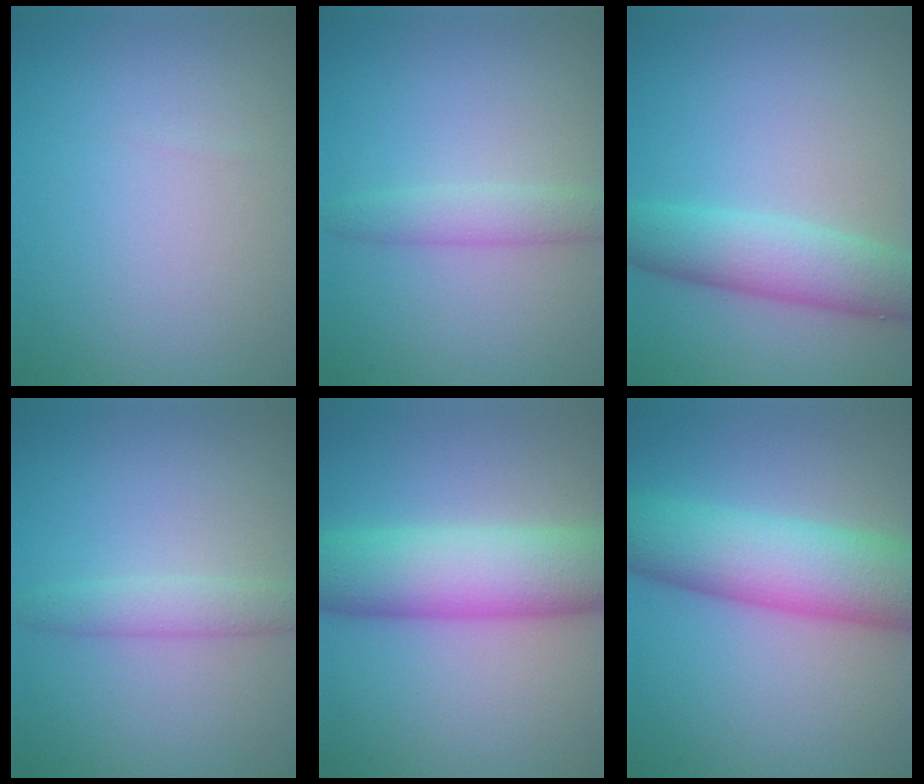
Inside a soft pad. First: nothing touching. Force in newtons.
{"total": 2.1, "press": 2.1, "slide": 0.1}
{"total": 5.2, "press": 5.2, "slide": 0.1}
{"total": 2.1, "press": 2.1, "slide": 0.1}
{"total": 8.7, "press": 8.7, "slide": 0.6}
{"total": 8.9, "press": 8.9, "slide": 0.2}